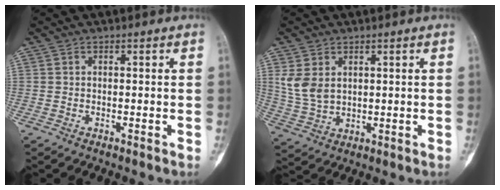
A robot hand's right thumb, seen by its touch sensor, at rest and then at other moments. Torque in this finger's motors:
{"motor_torque": [-0.65, 1.27, 0.05, 0.17, 0.29]}